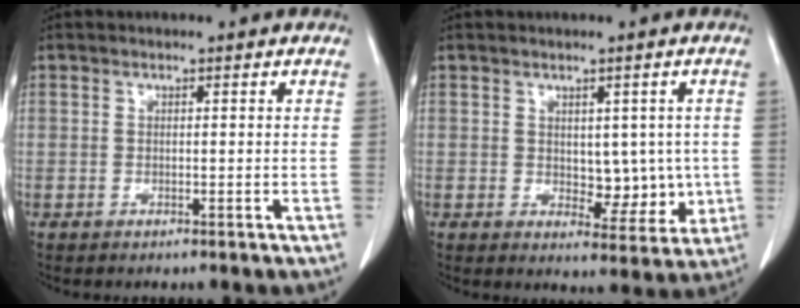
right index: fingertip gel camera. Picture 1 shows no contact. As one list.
[{"total": 6.1, "force": [0.1, 3.7, 4.9], "torque": [-0.049, -0.002, 0.015]}]